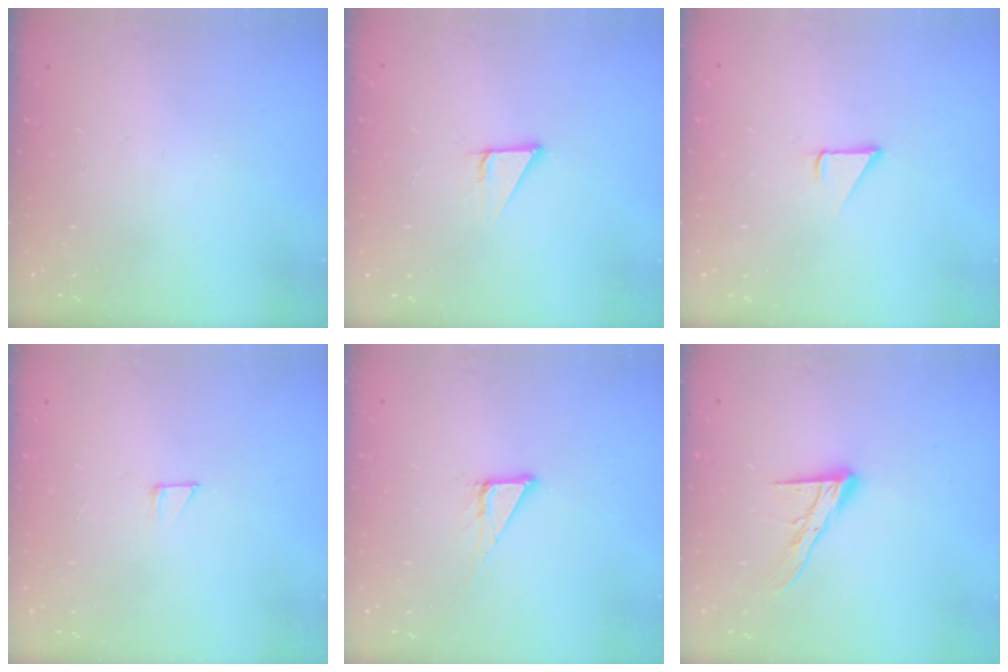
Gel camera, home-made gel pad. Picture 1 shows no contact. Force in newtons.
{"total": 2.8, "press": 2.8, "slide": 0.2}
{"total": 1.9, "press": 1.9, "slide": 0.1}
{"total": 2.6, "press": 2.6, "slide": 0.1}
{"total": 5.6, "press": 5.6, "slide": 0.3}
{"total": 12.0, "press": 12.0, "slide": 1.0}